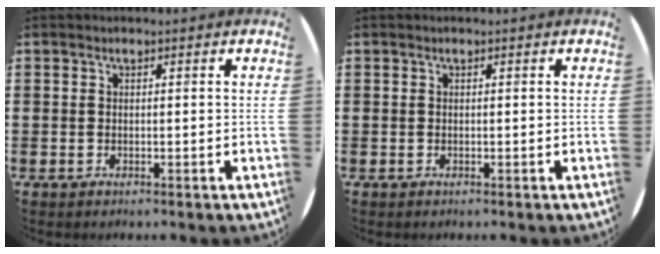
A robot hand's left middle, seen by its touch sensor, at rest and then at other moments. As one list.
[{"total": 0.0}]